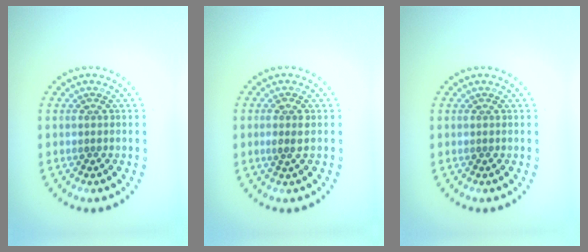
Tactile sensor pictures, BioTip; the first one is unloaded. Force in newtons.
{"total": 1.3, "press": 1.2, "slide": 0.5}
{"total": 0.0}